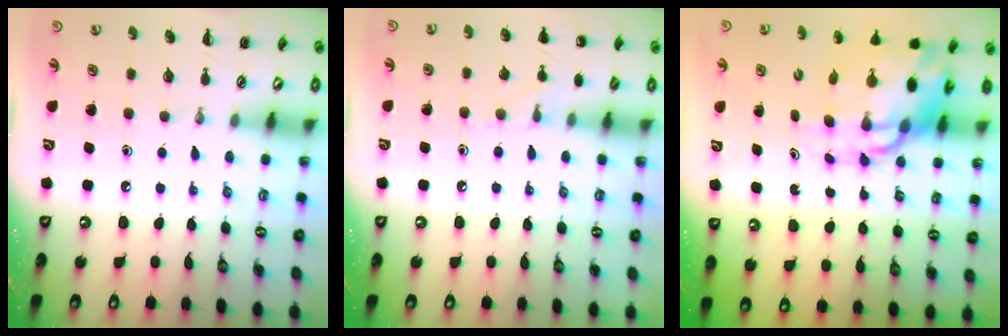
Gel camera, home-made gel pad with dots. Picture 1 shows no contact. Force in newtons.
{"total": 6.7, "press": 6.4, "slide": 1.9}
{"total": 13.9, "press": 13.4, "slide": 3.8}